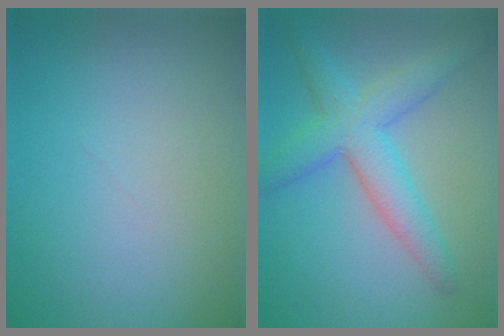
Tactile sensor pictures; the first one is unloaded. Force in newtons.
{"total": 5.5, "press": 5.5, "slide": 0.1}